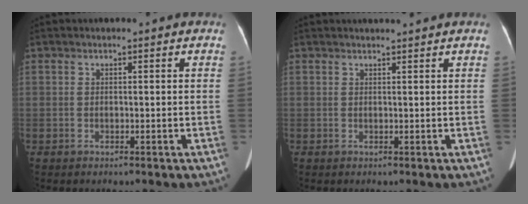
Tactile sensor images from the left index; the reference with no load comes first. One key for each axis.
{"total": 2.0, "fx": 1.9, "fy": -0.4, "fz": 0.5, "tx": -0.007, "ty": 0.010, "tz": 0.030}